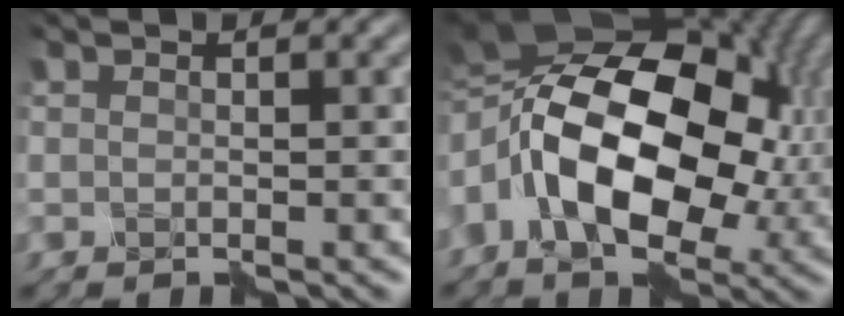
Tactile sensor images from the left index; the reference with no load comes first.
{"total": 19.4, "force": [1.0, 12.6, 14.7], "torque": [-0.289, 0.005, 0.020]}